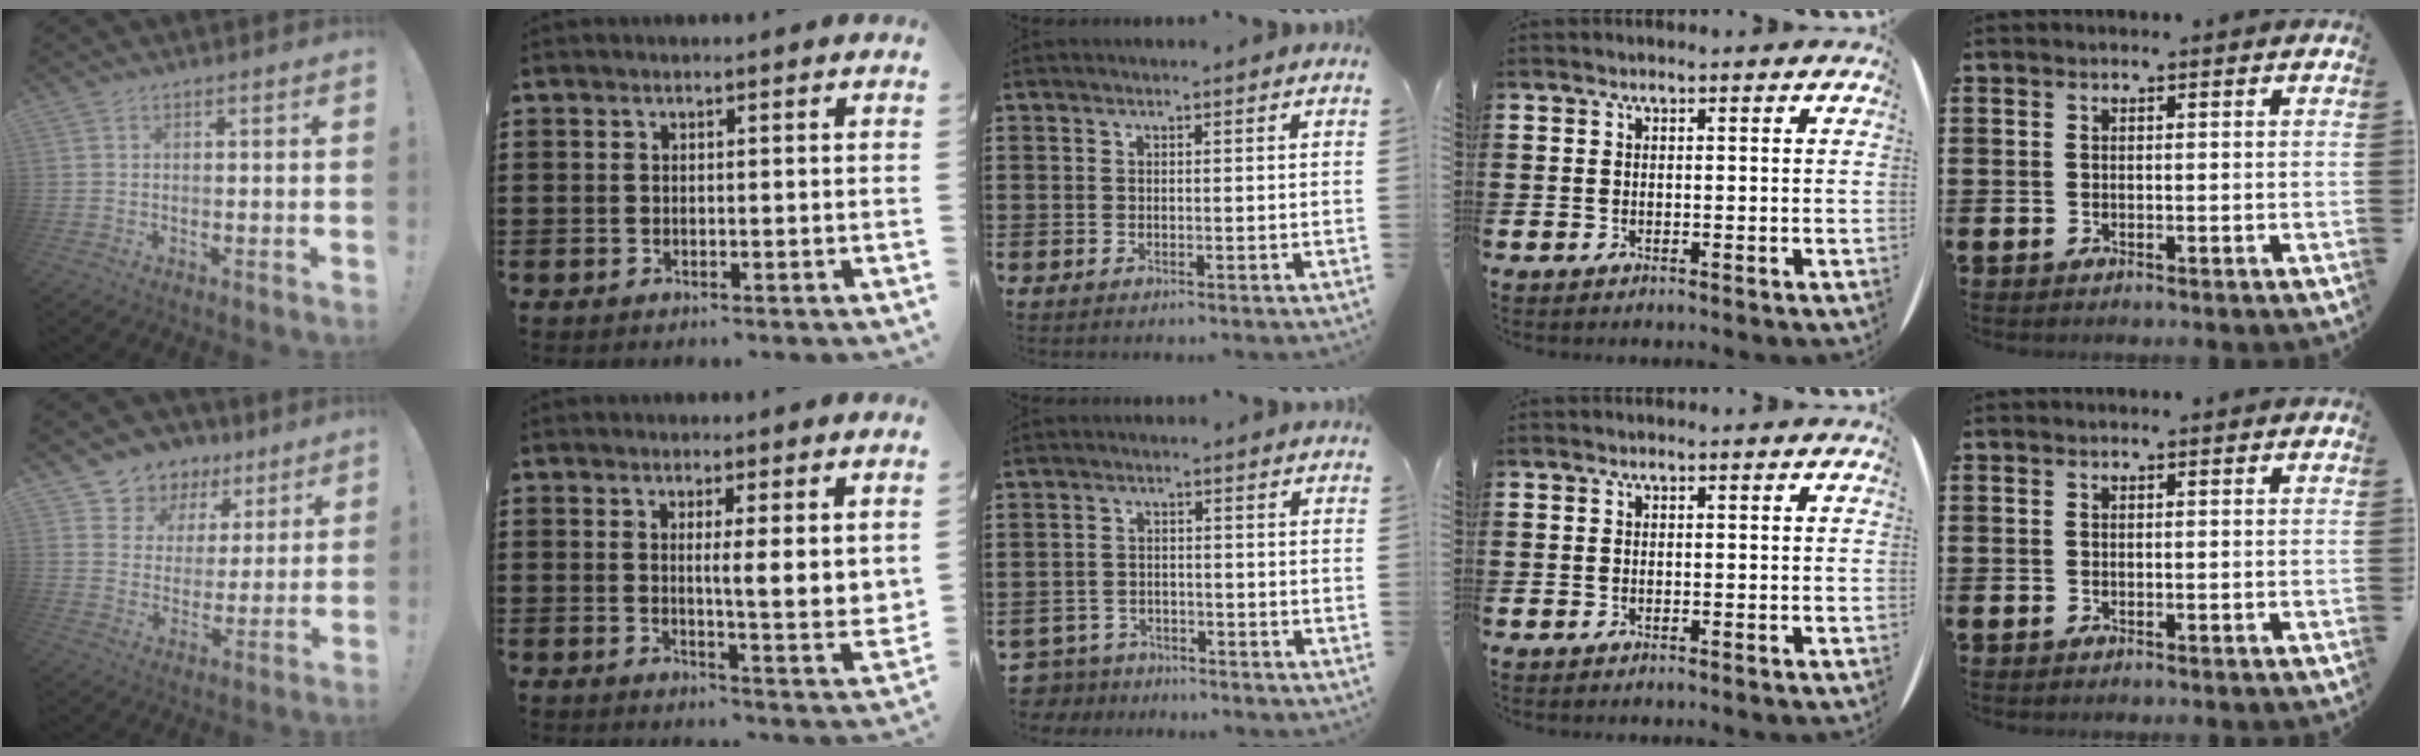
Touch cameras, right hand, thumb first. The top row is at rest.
{"thumb": {"total": 8.0, "force": [4.8, 6.3, 1.2], "torque": [-0.013, -0.044, 0.095]}, "index": {"total": 4.8, "force": [2.1, 0.3, 4.3], "torque": [-0.064, -0.024, 0.029]}, "middle": {"total": 3.4, "force": [-3.3, 0.8, -0.1], "torque": [-0.016, -0.005, -0.075]}}